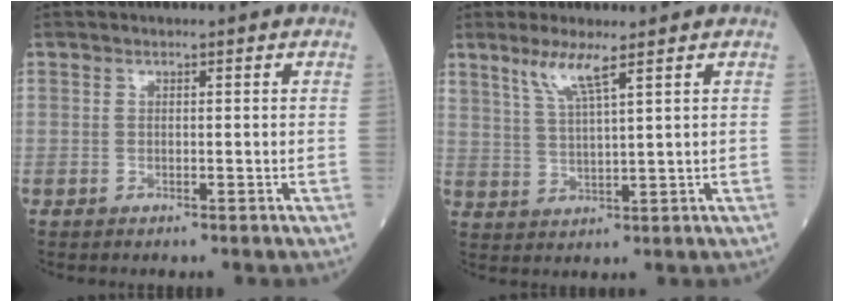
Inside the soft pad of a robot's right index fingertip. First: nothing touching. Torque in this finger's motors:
{"motor_torque": [0.09, 0.15, 0.08, 0.07]}